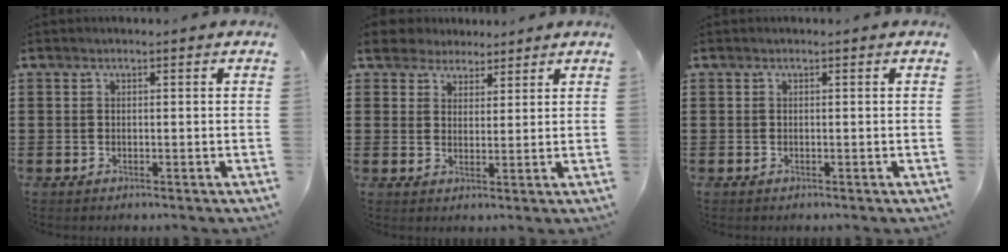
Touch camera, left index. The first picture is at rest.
{"total": 4.1, "force": [3.5, 2.2, 0.1], "torque": [-0.023, 0.006, 0.066]}
{"total": 0.0}